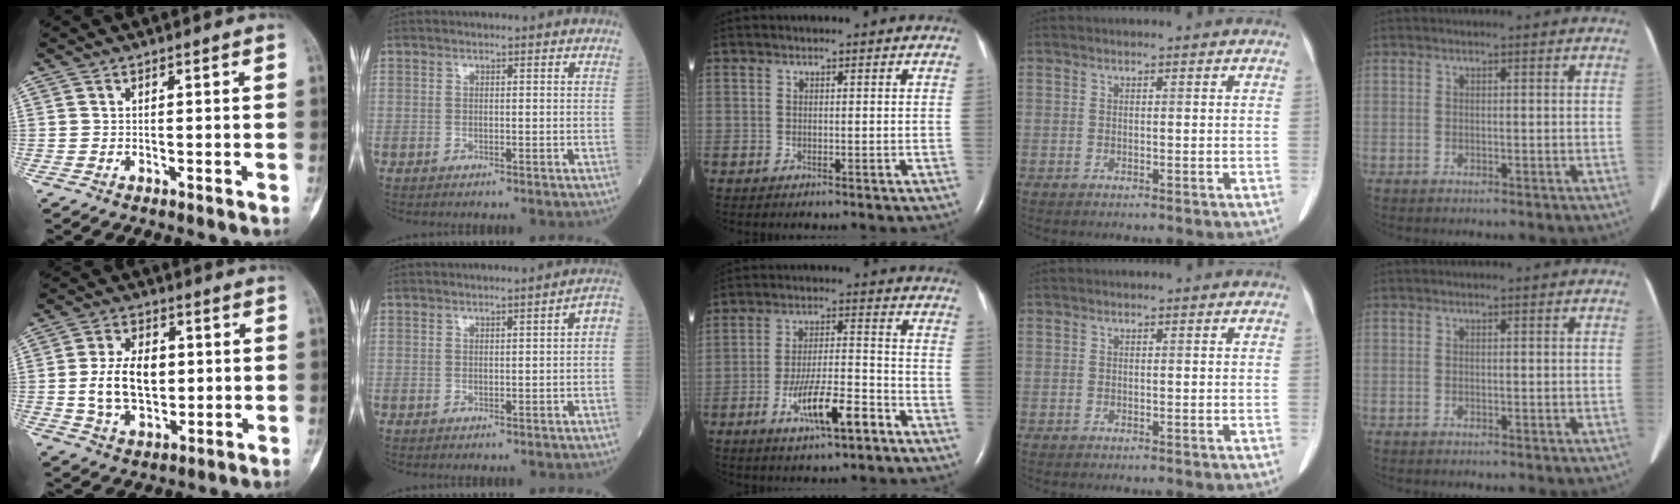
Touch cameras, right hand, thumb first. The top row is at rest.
{"thumb": {"total": 12.1, "force": [0.4, 7.9, 9.1], "torque": [-0.141, 0.003, 0.012]}, "index": {"total": 2.2, "force": [-0.2, 0.5, 2.1], "torque": [-0.022, 0.010, -0.004]}, "middle": {"total": 9.7, "force": [-5.2, 1.8, 8.0], "torque": [-0.142, 0.000, -0.086]}}